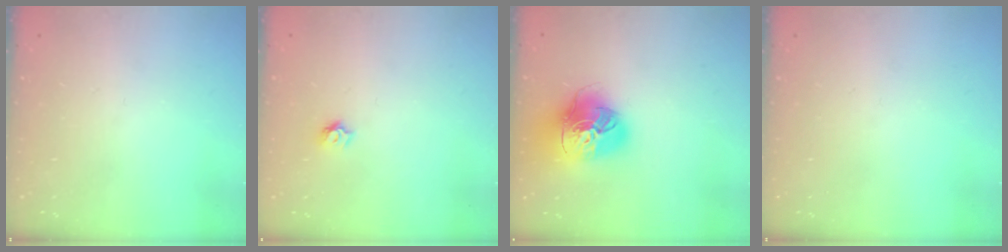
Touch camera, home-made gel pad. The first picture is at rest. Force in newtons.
{"total": 4.2, "press": 4.2, "slide": 0.4}
{"total": 19.5, "press": 19.4, "slide": 2.2}
{"total": 0.0}